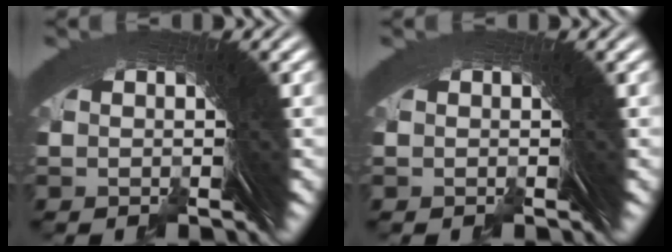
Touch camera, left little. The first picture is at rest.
{"total": 0.0}